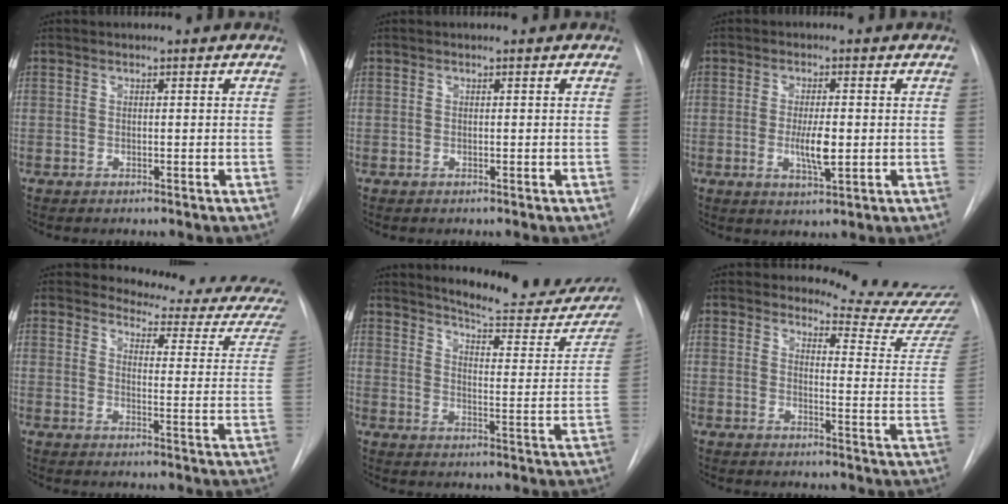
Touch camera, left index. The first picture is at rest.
{"total": 0.0}
{"total": 5.0, "force": [-1.4, 1.0, 4.6], "torque": [-0.088, -0.013, -0.019]}
{"total": 13.6, "force": [13.4, 1.0, 2.3], "torque": [-0.013, -0.104, 0.132]}
{"total": 19.6, "force": [18.0, 3.6, 6.9], "torque": [-0.080, -0.079, 0.214]}
{"total": 11.9, "force": [11.8, -1.1, 0.9], "torque": [0.000, -0.136, 0.118]}